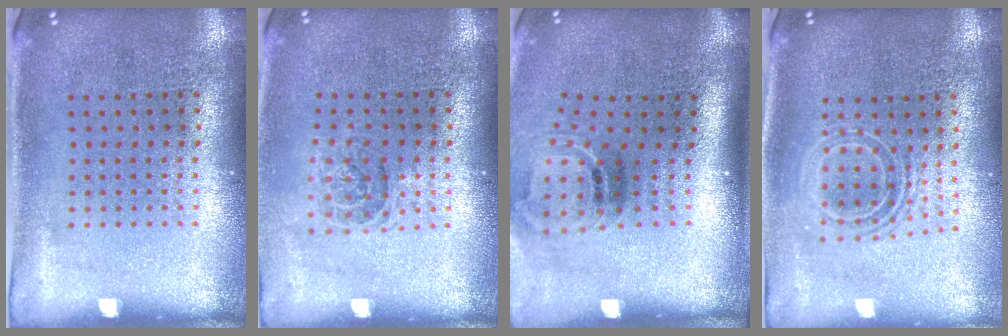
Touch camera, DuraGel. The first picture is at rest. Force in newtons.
{"total": 1.2, "press": 1.0, "slide": 0.6}
{"total": 1.8, "press": 1.1, "slide": 1.5}
{"total": 1.7, "press": 1.3, "slide": 1.0}